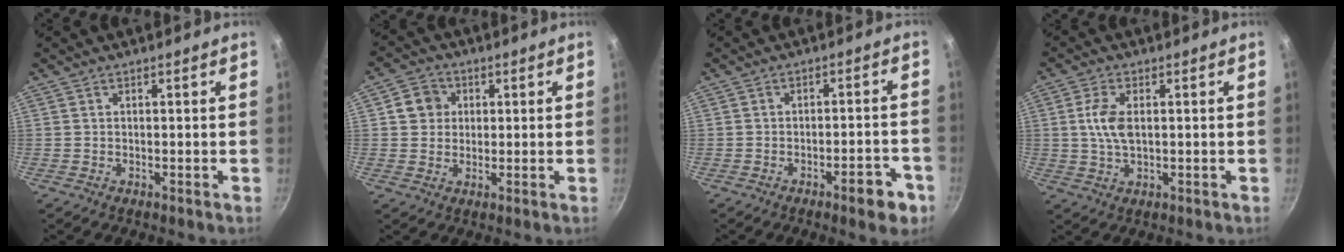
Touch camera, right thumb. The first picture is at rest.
{"total": 5.4, "force": [1.3, 5.0, 1.8], "torque": [0.003, 0.007, 0.013]}
{"total": 6.7, "force": [-3.6, 2.3, 5.2], "torque": [-0.049, 0.028, -0.040]}
{"total": 5.9, "force": [0.7, 3.2, 4.9], "torque": [-0.098, 0.005, 0.012]}